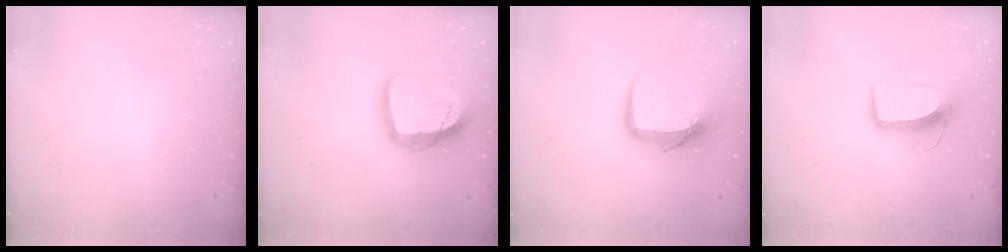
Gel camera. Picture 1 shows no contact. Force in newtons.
{"total": 18.8, "press": 18.7, "slide": 1.9}
{"total": 12.3, "press": 12.3, "slide": 0.9}
{"total": 9.8, "press": 9.8, "slide": 0.5}